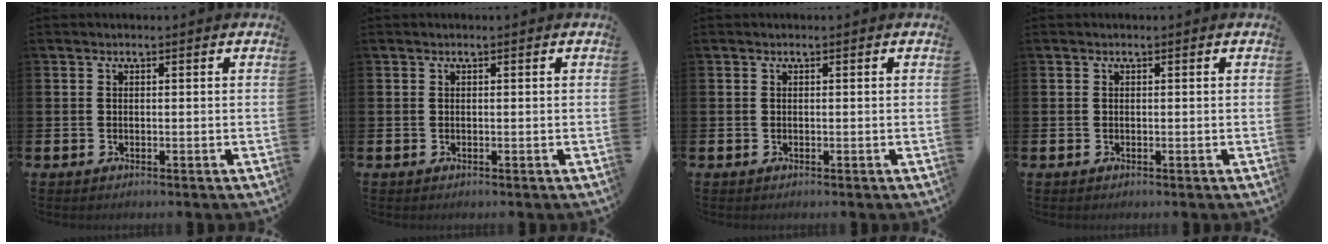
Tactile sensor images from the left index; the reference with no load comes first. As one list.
[{"total": 0.0}, {"total": 0.0}, {"total": 0.0}]